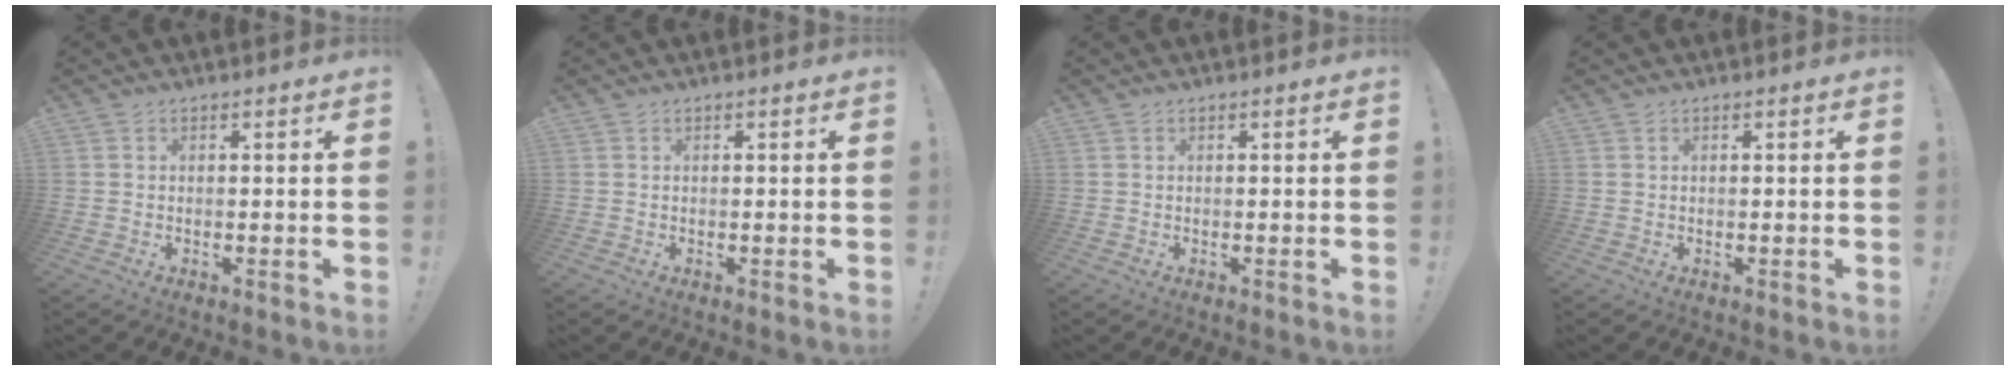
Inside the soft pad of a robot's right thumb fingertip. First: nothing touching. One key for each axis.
{"total": 0.0}
{"total": 0.0}
{"total": 0.0}